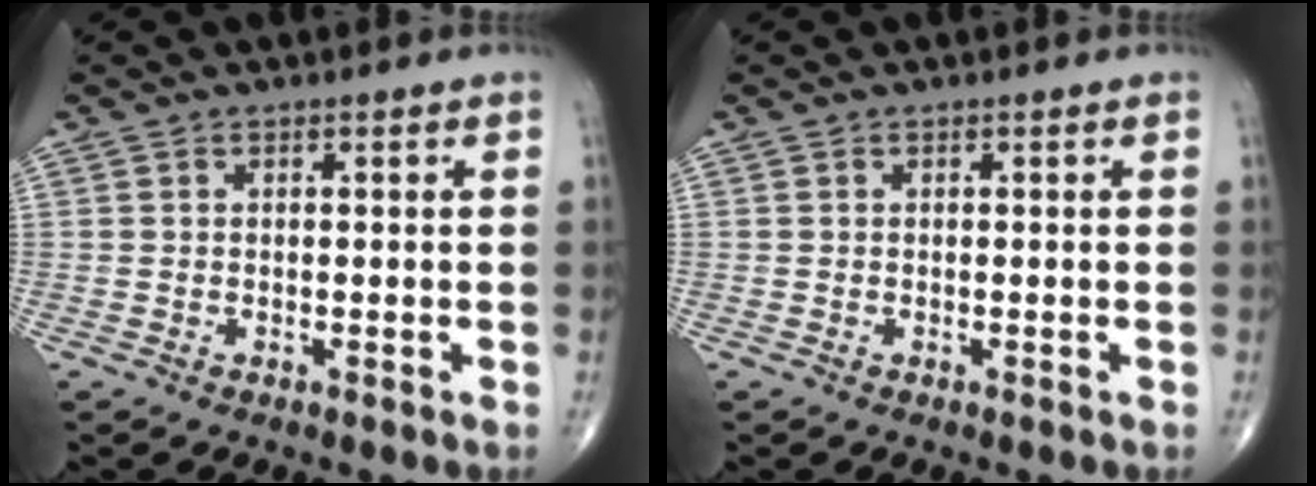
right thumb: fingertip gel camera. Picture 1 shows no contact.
{"total": 0.0}